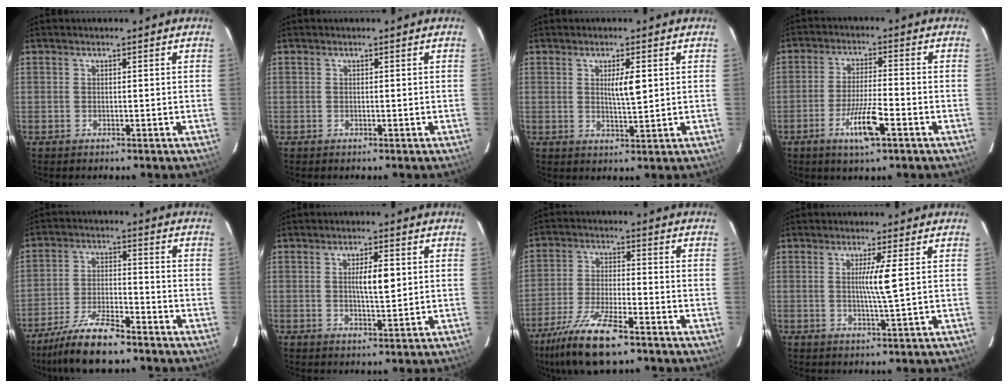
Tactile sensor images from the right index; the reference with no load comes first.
{"total": 0.0}
{"total": 3.8, "force": [1.0, 0.5, 3.6], "torque": [-0.060, -0.005, 0.016]}
{"total": 7.5, "force": [-3.7, 0.6, 6.5], "torque": [-0.125, -0.011, -0.063]}
{"total": 9.5, "force": [-7.7, 1.4, 5.4], "torque": [-0.102, -0.019, -0.141]}
{"total": 4.6, "force": [0.8, 1.0, 4.4], "torque": [-0.074, 0.002, 0.012]}
{"total": 11.2, "force": [-7.8, 1.9, 7.9], "torque": [-0.152, -0.026, -0.140]}
{"total": 4.2, "force": [0.7, -1.0, 4.0], "torque": [-0.075, -0.008, 0.011]}